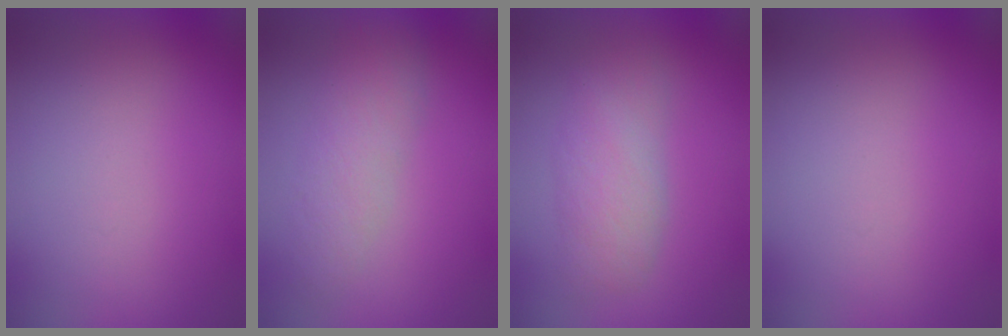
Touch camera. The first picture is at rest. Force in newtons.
{"total": 3.4}
{"total": 4.0}
{"total": 0.0}